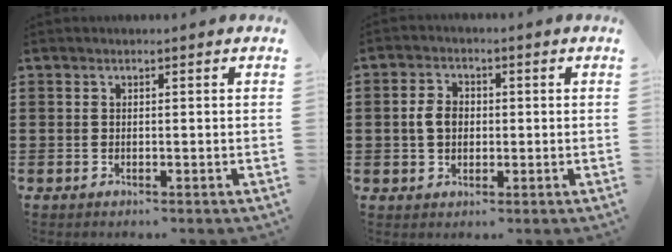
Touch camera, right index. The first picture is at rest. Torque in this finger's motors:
{"motor_torque": [0.09, -0.01, 0.43, 0.10]}